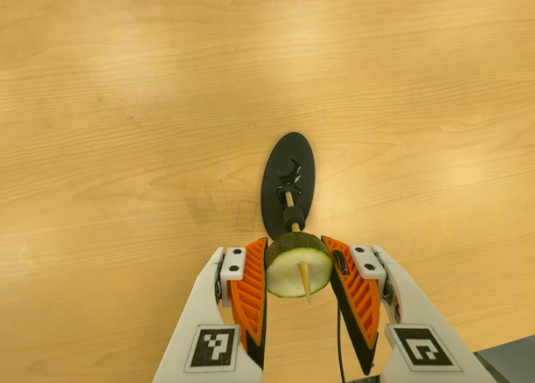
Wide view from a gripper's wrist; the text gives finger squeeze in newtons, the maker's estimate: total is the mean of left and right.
{"total": 11.3, "left": 11.4, "right": 11.2}